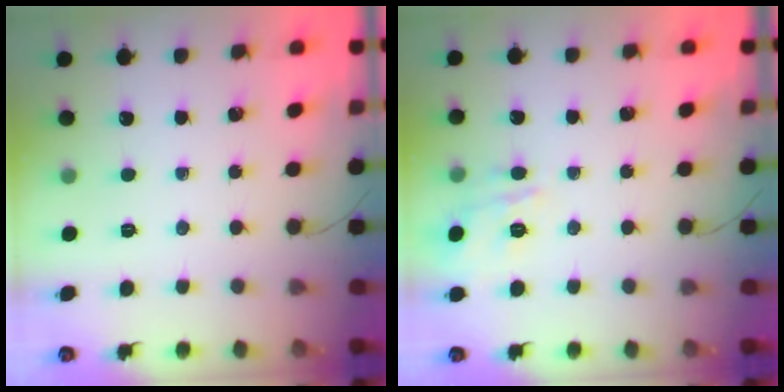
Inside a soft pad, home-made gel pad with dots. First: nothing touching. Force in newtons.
{"total": 8.5, "press": 8.5, "slide": 0.7}